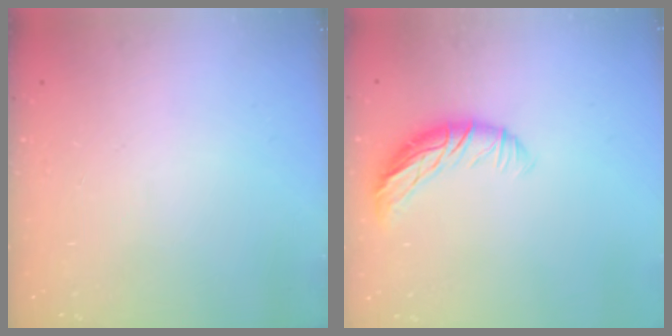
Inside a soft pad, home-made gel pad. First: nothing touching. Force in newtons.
{"total": 10.0, "press": 10.0, "slide": 1.0}